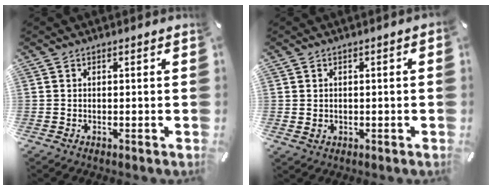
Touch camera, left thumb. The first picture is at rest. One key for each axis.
{"total": 1.7, "fx": -0.2, "fy": 1.6, "fz": 0.4, "tx": 0.000, "ty": 0.002, "tz": -0.007}